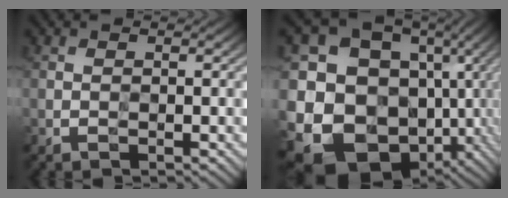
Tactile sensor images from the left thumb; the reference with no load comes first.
{"total": 18.9, "force": [-2.8, 16.3, 9.2], "torque": [-0.228, -0.032, -0.007]}